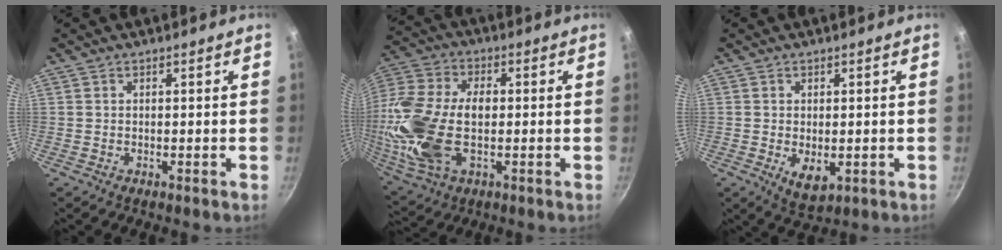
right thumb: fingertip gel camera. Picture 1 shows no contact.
{"total": 20.8, "force": [-1.1, 12.2, 16.8], "torque": [-0.354, 0.017, -0.024]}
{"total": 5.1, "force": [-0.9, 2.9, 4.1], "torque": [-0.061, -0.016, -0.005]}